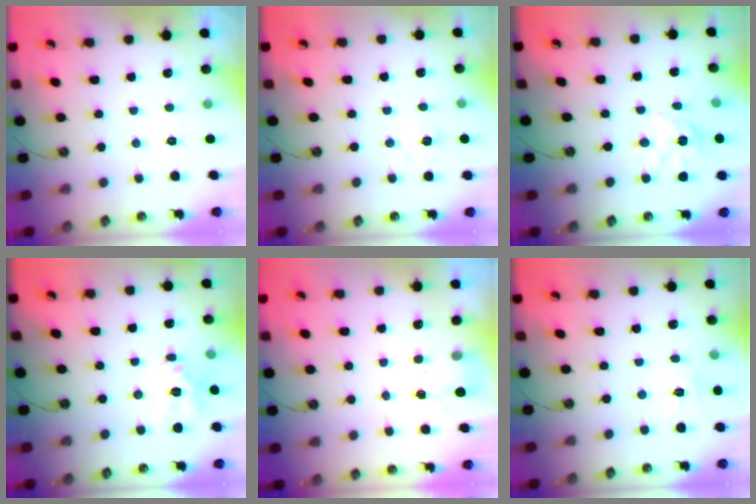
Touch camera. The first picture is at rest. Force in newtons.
{"total": 4.2, "press": 4.2, "slide": 0.5}
{"total": 9.4, "press": 9.3, "slide": 0.7}
{"total": 13.0, "press": 12.9, "slide": 1.7}
{"total": 3.0, "press": 3.0, "slide": 0.3}
{"total": 5.6, "press": 5.6, "slide": 0.3}